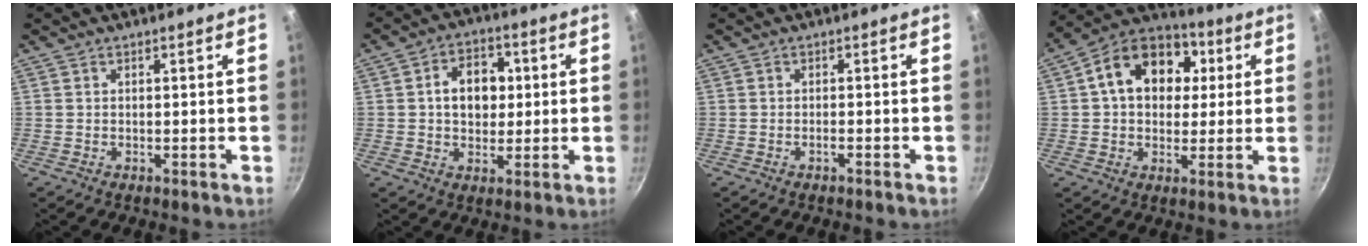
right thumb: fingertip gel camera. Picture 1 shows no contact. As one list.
[{"total": 9.5, "force": [1.2, 7.1, 6.2], "torque": [-0.059, 0.011, 0.013]}, {"total": 0.9, "force": [-0.7, 0.2, 0.6], "torque": [-0.014, 0.008, -0.014]}, {"total": 16.6, "force": [3.6, 12.2, 10.6], "torque": [-0.146, 0.024, 0.041]}]